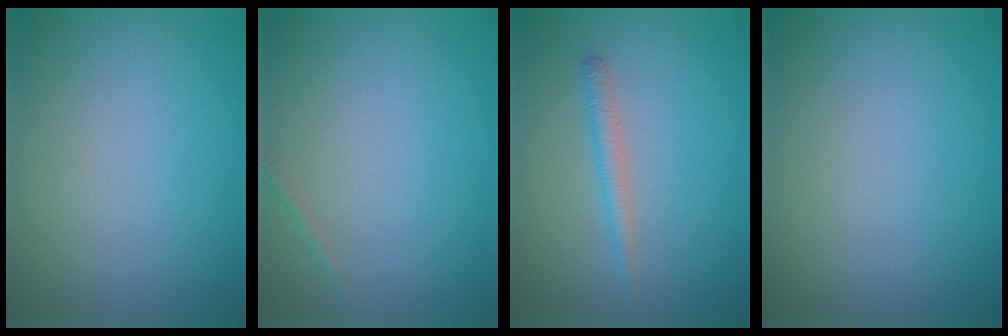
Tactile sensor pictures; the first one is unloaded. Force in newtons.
{"total": 0.6, "press": 0.6, "slide": 0.0}
{"total": 1.7, "press": 1.7, "slide": 0.0}
{"total": 0.0}